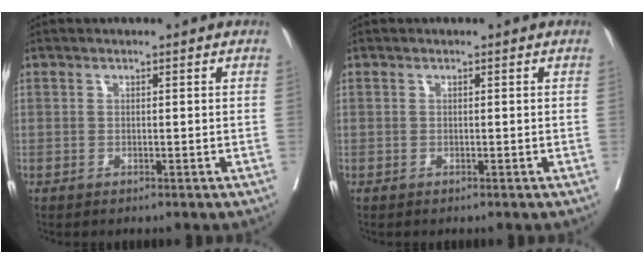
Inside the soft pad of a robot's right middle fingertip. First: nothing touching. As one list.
[{"total": 0.0}]